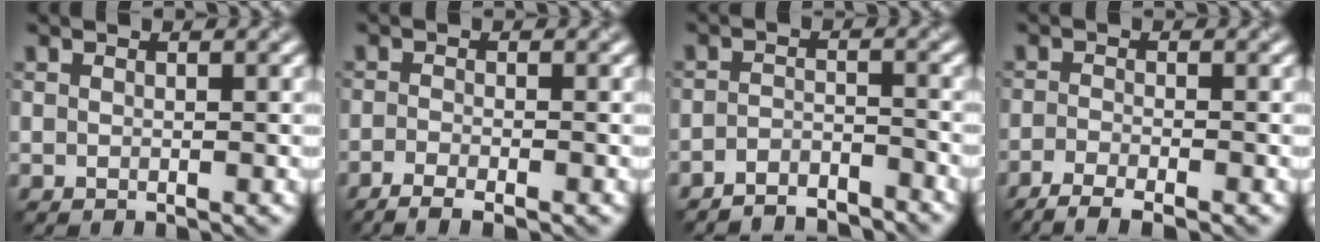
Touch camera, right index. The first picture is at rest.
{"total": 3.4, "force": [-2.6, 0.6, 2.1], "torque": [-0.044, -0.002, -0.044]}
{"total": 3.6, "force": [-3.6, 0.3, 0.2], "torque": [-0.010, 0.001, -0.062]}
{"total": 4.0, "force": [-3.3, 0.6, 2.2], "torque": [-0.048, -0.005, -0.063]}